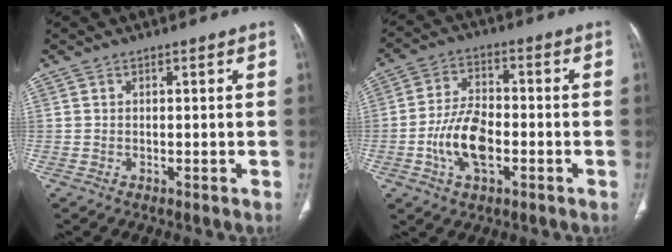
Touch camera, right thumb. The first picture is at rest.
{"total": 10.4, "force": [-3.0, 5.4, 8.3], "torque": [-0.154, 0.019, -0.056]}